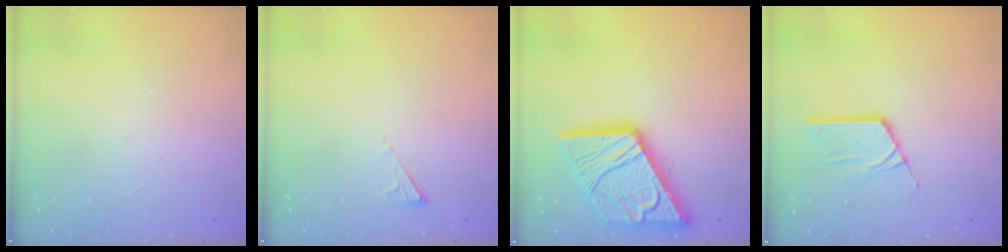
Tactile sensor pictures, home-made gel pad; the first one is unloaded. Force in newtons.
{"total": 2.3, "press": 2.2, "slide": 0.4}
{"total": 22.7, "press": 22.6, "slide": 2.7}
{"total": 8.4, "press": 8.3, "slide": 0.7}